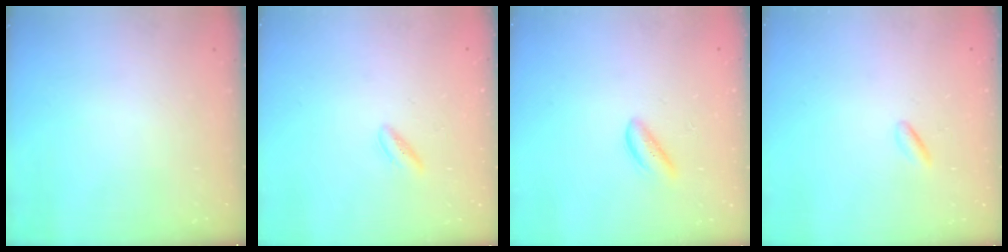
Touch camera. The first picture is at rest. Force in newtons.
{"total": 2.1, "press": 1.9, "slide": 0.9}
{"total": 2.3, "press": 2.3, "slide": 0.5}
{"total": 0.8, "press": 0.6, "slide": 0.5}